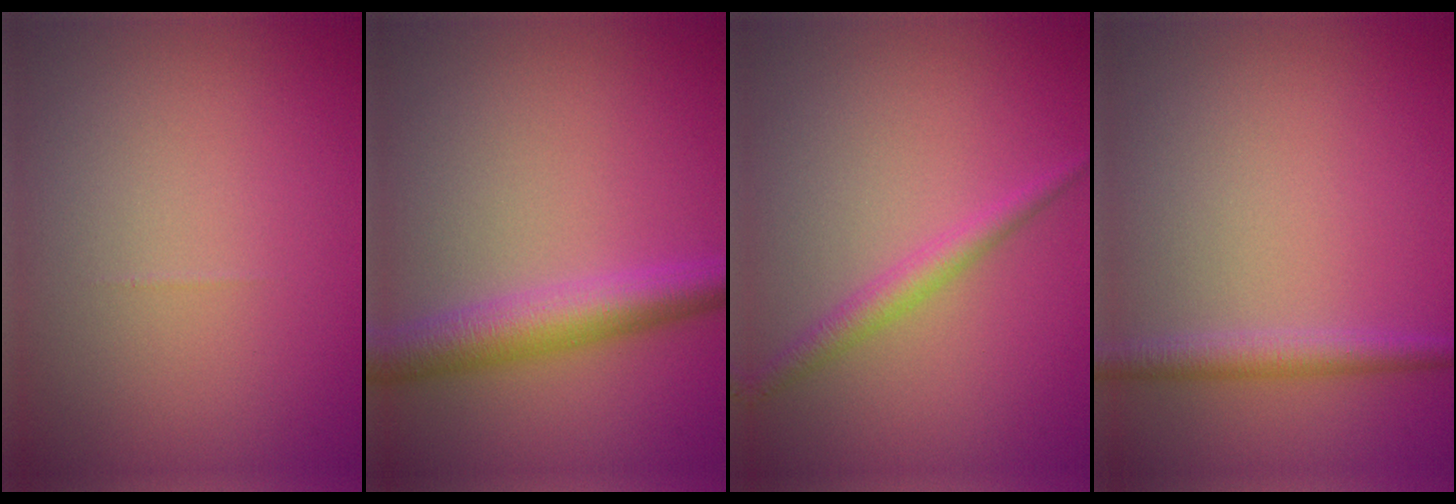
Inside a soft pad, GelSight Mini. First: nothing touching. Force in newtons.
{"total": 4.4, "press": 4.4, "slide": 0.0}
{"total": 1.9, "press": 1.9, "slide": 0.1}
{"total": 2.1, "press": 2.1, "slide": 0.0}